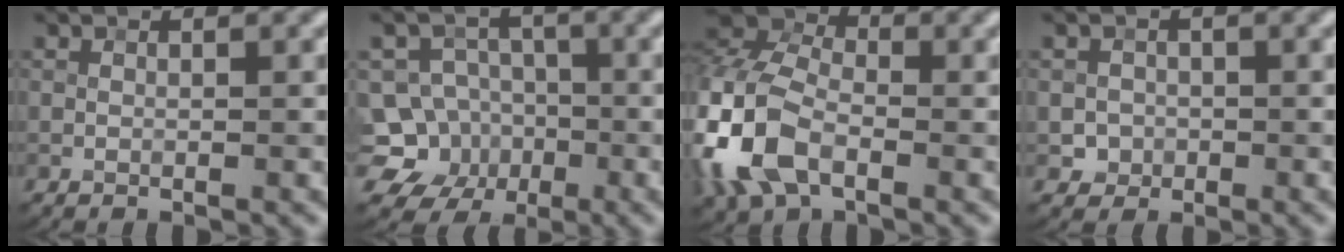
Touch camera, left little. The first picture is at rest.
{"total": 8.8, "force": [-3.2, 8.0, 1.9], "torque": [-0.027, 0.010, -0.079]}
{"total": 9.5, "force": [-3.2, 5.9, 6.8], "torque": [-0.177, 0.000, -0.081]}
{"total": 1.4, "force": [-0.3, 1.4, 0.1], "torque": [0.011, -0.003, 0.001]}